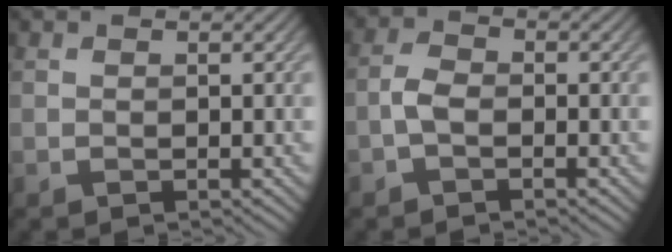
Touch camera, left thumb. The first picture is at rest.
{"total": 2.5, "force": [-1.2, 1.2, 1.8], "torque": [-0.039, 0.006, -0.033]}